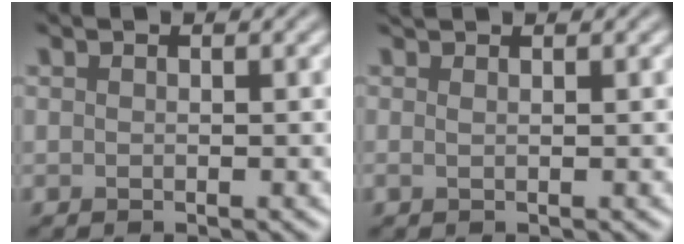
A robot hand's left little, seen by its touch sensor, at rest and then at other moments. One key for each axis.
{"total": 0.8, "fx": 0.6, "fy": -0.2, "fz": 0.4, "tx": -0.012, "ty": 0.001, "tz": 0.012}